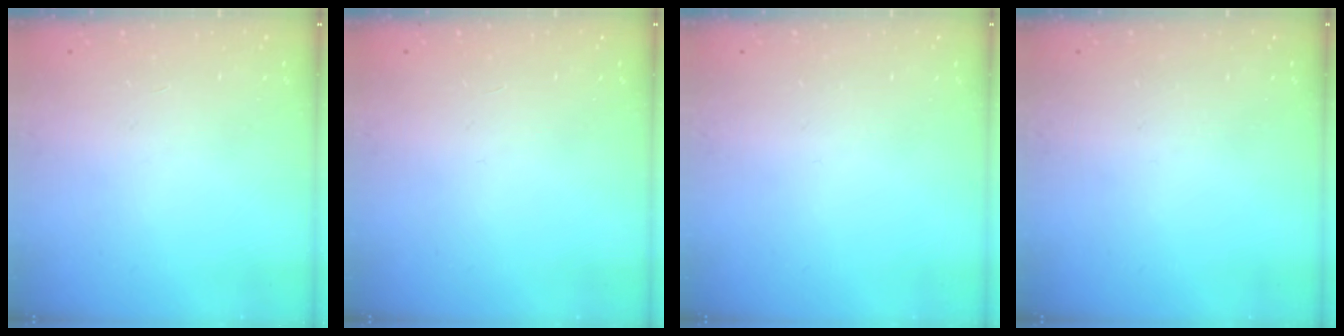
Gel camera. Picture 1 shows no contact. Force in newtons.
{"total": 0.0}
{"total": 0.0}
{"total": 0.0}